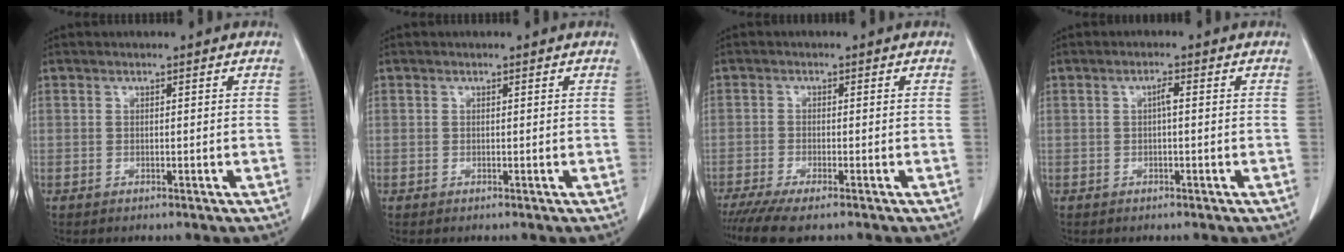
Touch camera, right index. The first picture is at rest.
{"total": 0.5, "force": [0.0, 0.5, -0.1], "torque": [0.011, 0.006, -0.002]}
{"total": 5.8, "force": [-4.4, 0.6, 3.6], "torque": [-0.058, -0.014, -0.074]}
{"total": 1.4, "force": [0.1, 0.2, 1.4], "torque": [-0.025, 0.004, 0.001]}